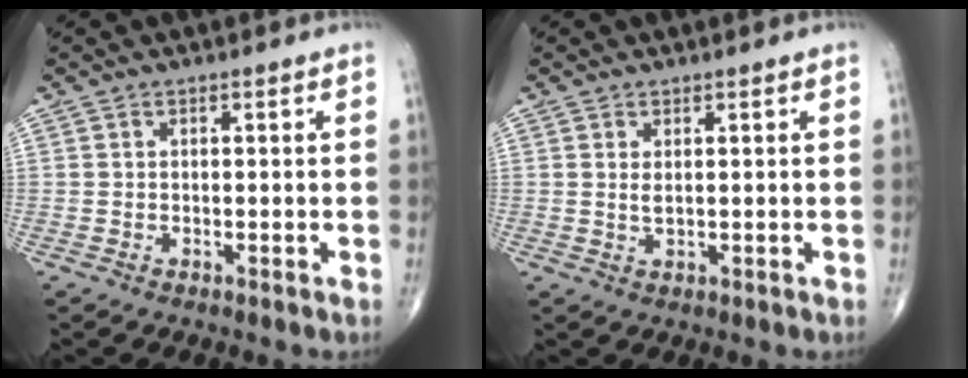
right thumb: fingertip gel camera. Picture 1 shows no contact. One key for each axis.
{"total": 3.6, "fx": 1.0, "fy": 1.3, "fz": 3.2, "tx": -0.063, "ty": -0.016, "tz": 0.027}